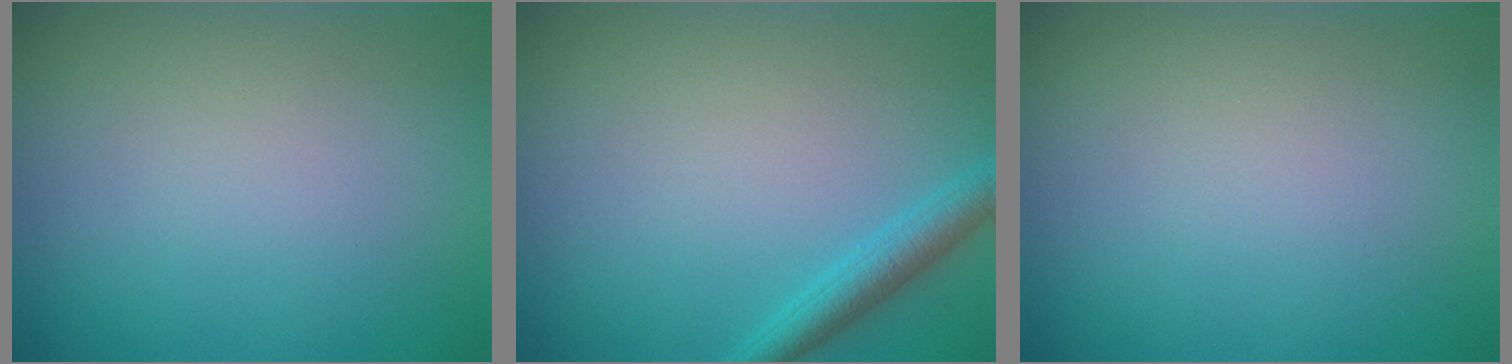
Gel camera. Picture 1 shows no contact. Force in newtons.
{"total": 2.5, "press": 2.4, "slide": 0.1}
{"total": 0.0}